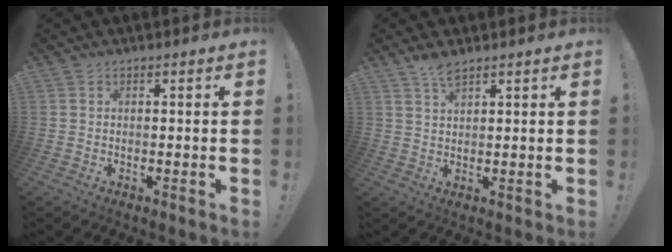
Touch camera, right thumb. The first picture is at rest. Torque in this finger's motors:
{"motor_torque": [-0.28, 0.40, 0.54, 0.22, -0.03]}